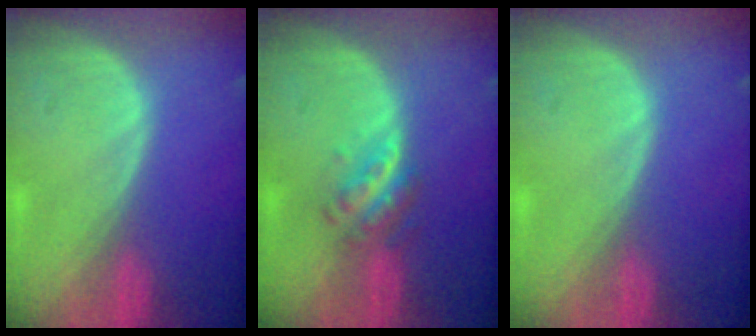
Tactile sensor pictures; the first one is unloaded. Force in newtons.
{"total": 4.9, "press": 4.5, "slide": 2.1}
{"total": 0.0}